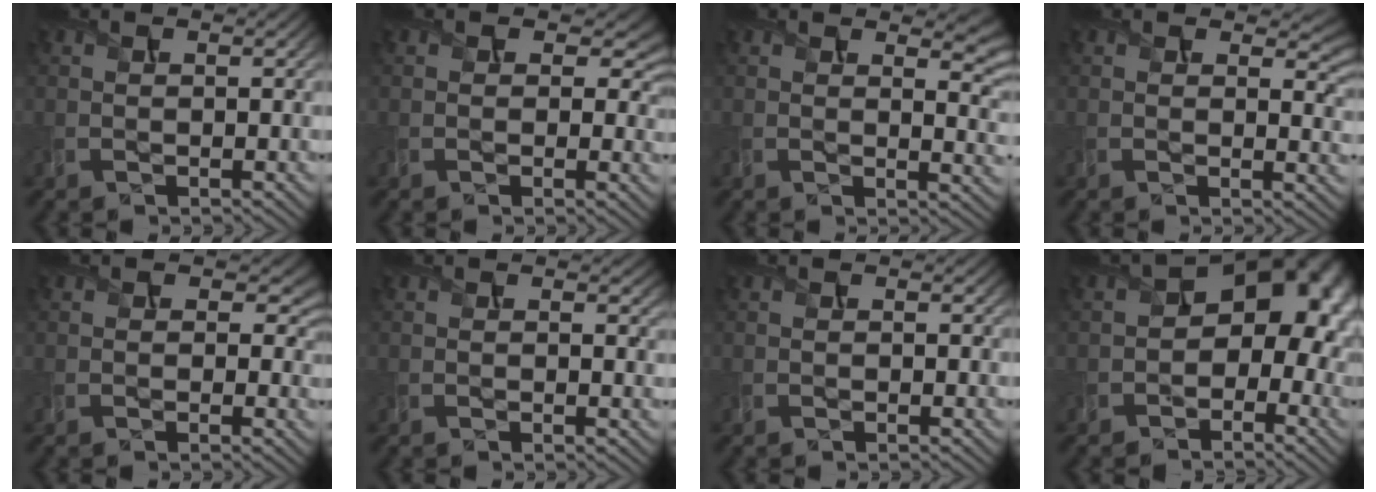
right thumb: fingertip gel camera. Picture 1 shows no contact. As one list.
[{"total": 4.6, "force": [1.2, 3.3, 2.9], "torque": [-0.044, -0.011, 0.012]}, {"total": 6.3, "force": [3.2, 2.5, 4.8], "torque": [-0.064, -0.007, 0.055]}, {"total": 5.1, "force": [2.3, 2.6, 3.7], "torque": [-0.058, -0.009, 0.037]}, {"total": 3.5, "force": [1.0, 2.6, 2.2], "torque": [-0.035, -0.007, 0.010]}, {"total": 1.2, "force": [0.6, 0.5, 1.0], "torque": [-0.019, -0.003, 0.009]}, {"total": 0.0}, {"total": 12.0, "force": [-0.6, 8.1, 8.9], "torque": [-0.111, -0.002, -0.016]}]